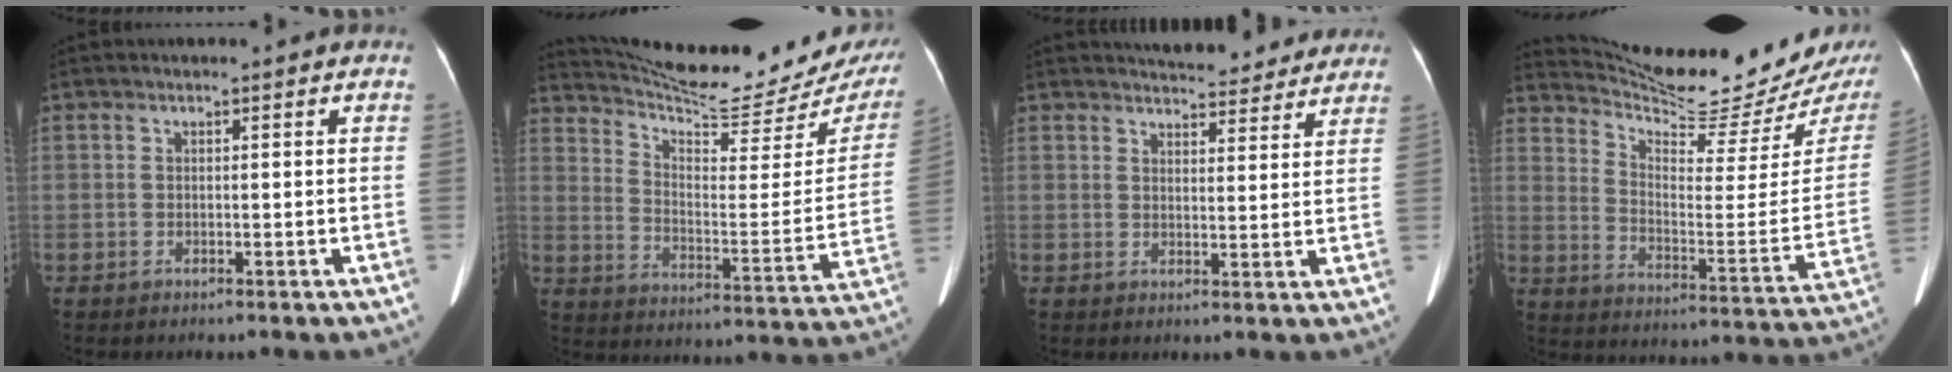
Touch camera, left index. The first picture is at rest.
{"total": 22.4, "force": [20.9, 2.2, 8.0], "torque": [-0.128, -0.085, 0.283]}
{"total": 11.8, "force": [11.1, 2.8, 2.9], "torque": [-0.020, 0.001, 0.126]}
{"total": 20.3, "force": [18.9, 0.5, 7.2], "torque": [-0.125, -0.085, 0.272]}